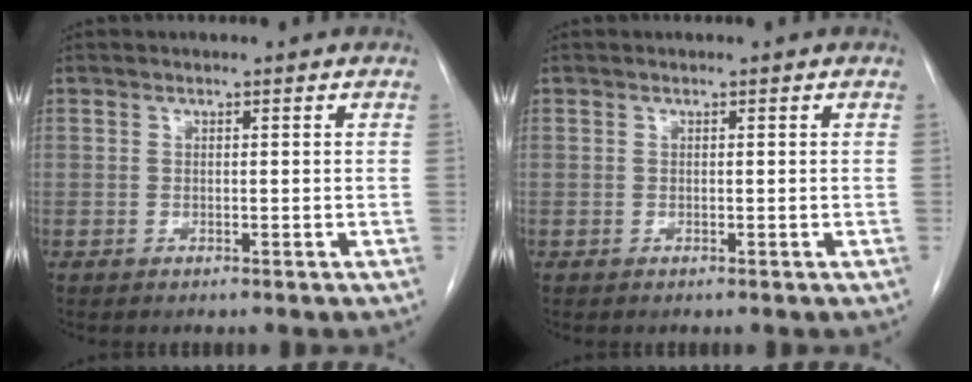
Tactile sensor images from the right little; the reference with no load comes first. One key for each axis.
{"total": 0.0}